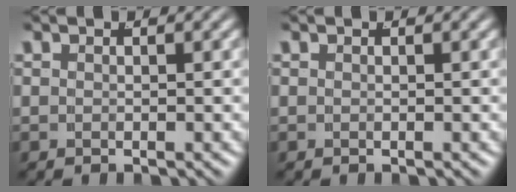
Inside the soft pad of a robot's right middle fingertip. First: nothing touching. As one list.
[{"total": 0.0}]